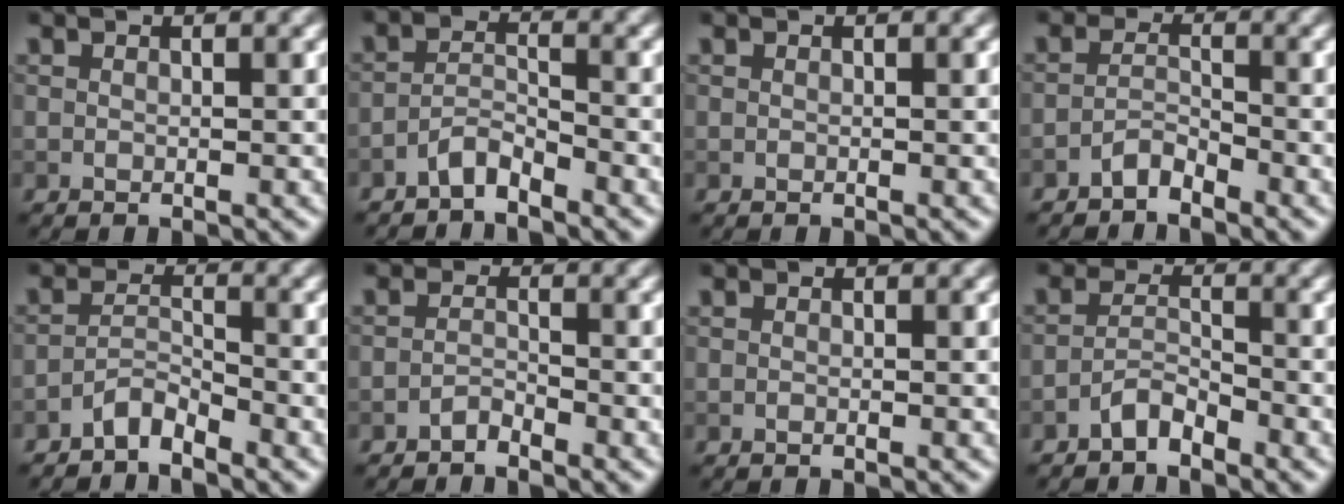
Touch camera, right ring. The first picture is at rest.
{"total": 2.2, "force": [-1.9, 0.5, 0.9], "torque": [-0.018, 0.009, -0.041]}
{"total": 0.0}
{"total": 1.6, "force": [-1.4, 0.6, 0.5], "torque": [-0.008, 0.008, -0.029]}
{"total": 2.0, "force": [-1.8, 0.5, 0.6], "torque": [-0.009, 0.010, -0.038]}
{"total": 1.1, "force": [-1.0, 0.4, 0.3], "torque": [-0.004, 0.004, -0.021]}
{"total": 0.0}
{"total": 1.9, "force": [-1.6, 0.8, 0.7], "torque": [-0.012, 0.009, -0.035]}